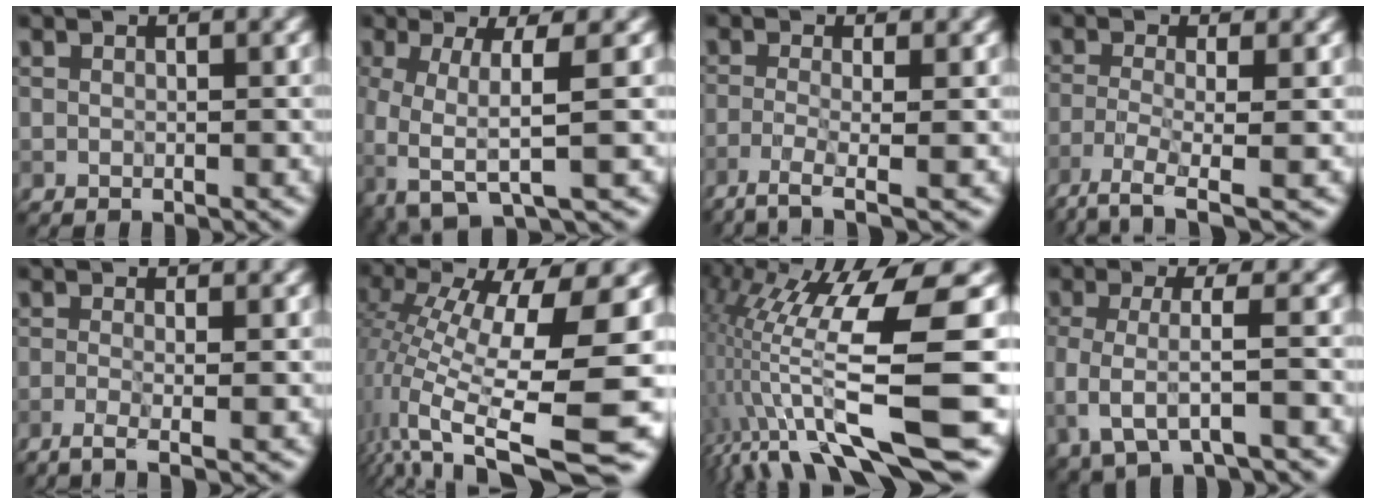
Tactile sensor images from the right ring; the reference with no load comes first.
{"total": 5.6, "force": [-1.3, 1.4, 5.3], "torque": [-0.100, -0.011, -0.028]}
{"total": 4.0, "force": [-1.9, 1.0, 3.4], "torque": [-0.053, -0.006, -0.050]}
{"total": 4.8, "force": [-2.9, 1.0, 3.8], "torque": [-0.070, -0.010, -0.066]}
{"total": 3.3, "force": [-1.2, 1.2, 2.9], "torque": [-0.034, -0.004, -0.036]}
{"total": 14.2, "force": [-0.5, 3.5, 13.8], "torque": [-0.254, 0.003, 0.007]}
{"total": 14.2, "force": [-2.8, 2.8, 13.7], "torque": [-0.248, 0.006, -0.030]}
{"total": 4.6, "force": [-1.2, 1.4, 4.3], "torque": [-0.084, -0.011, -0.025]}